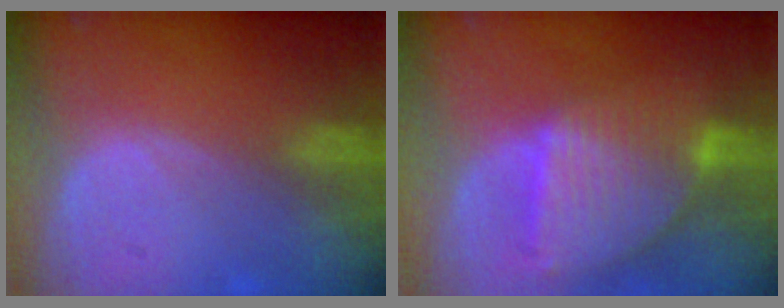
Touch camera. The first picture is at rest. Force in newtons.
{"total": 9.4, "press": 8.1, "slide": 4.8}